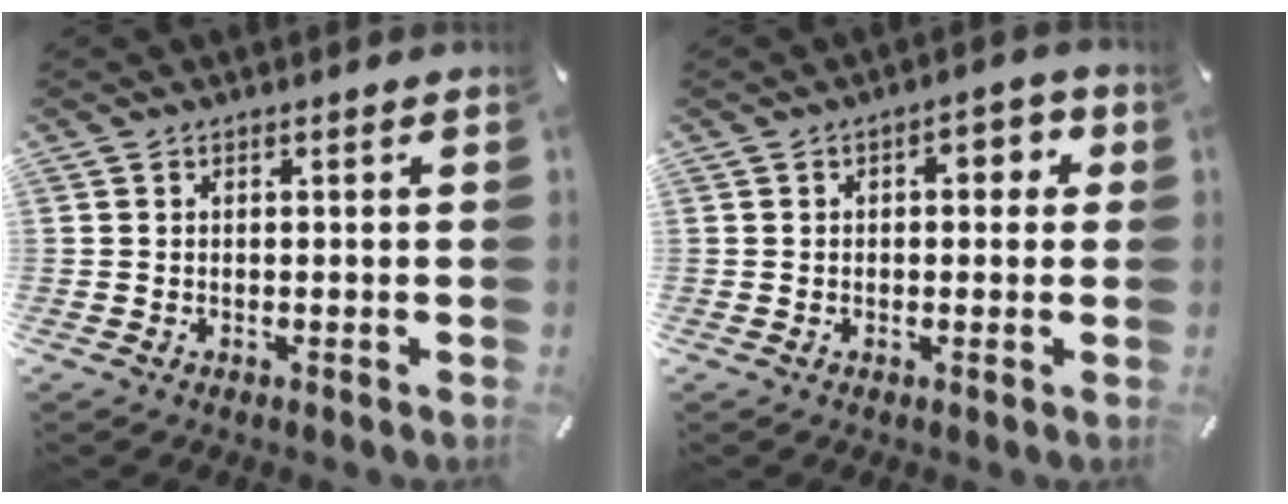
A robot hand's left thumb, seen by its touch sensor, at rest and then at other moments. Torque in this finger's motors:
{"motor_torque": [0.75, 1.17, 0.34, -0.47, 0.00]}